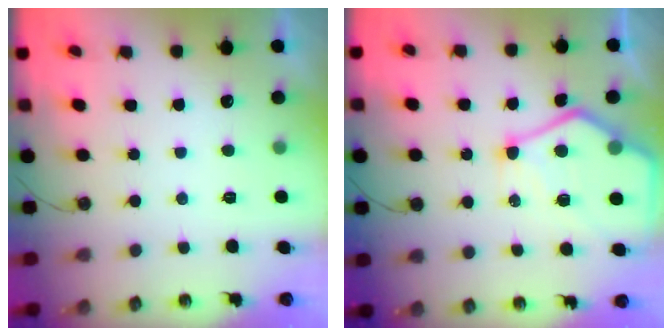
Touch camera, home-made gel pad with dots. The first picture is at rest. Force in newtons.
{"total": 16.4, "press": 16.3, "slide": 1.6}